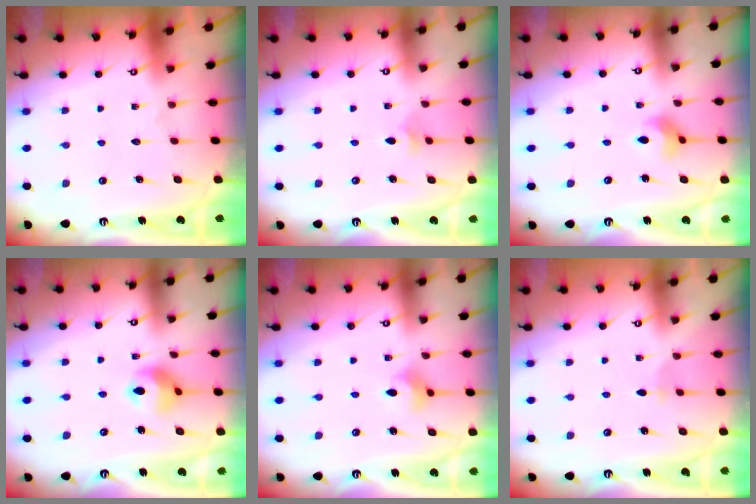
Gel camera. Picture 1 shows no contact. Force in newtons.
{"total": 3.2, "press": 3.1, "slide": 0.8}
{"total": 3.9, "press": 3.9, "slide": 0.7}
{"total": 9.6, "press": 9.4, "slide": 2.1}
{"total": 5.1, "press": 5.0, "slide": 0.8}
{"total": 2.2, "press": 2.1, "slide": 0.5}